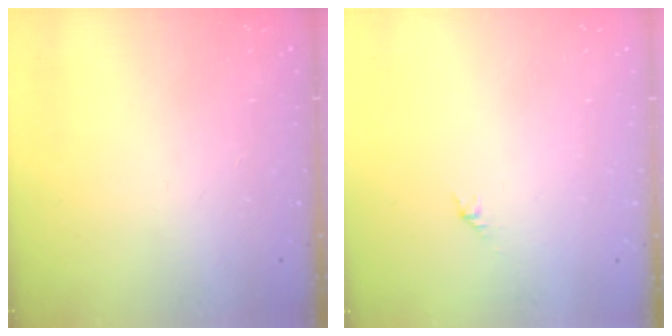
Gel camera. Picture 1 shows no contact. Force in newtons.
{"total": 1.7, "press": 1.6, "slide": 0.7}